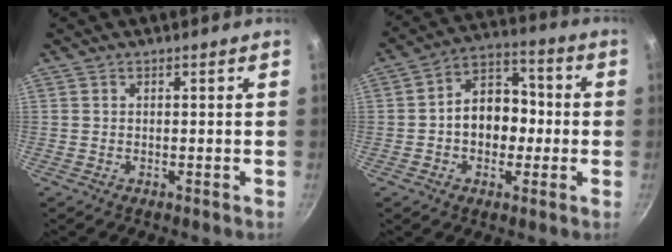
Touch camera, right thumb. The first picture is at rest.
{"total": 11.7, "force": [-1.0, 8.8, 7.6], "torque": [-0.064, 0.038, -0.031]}